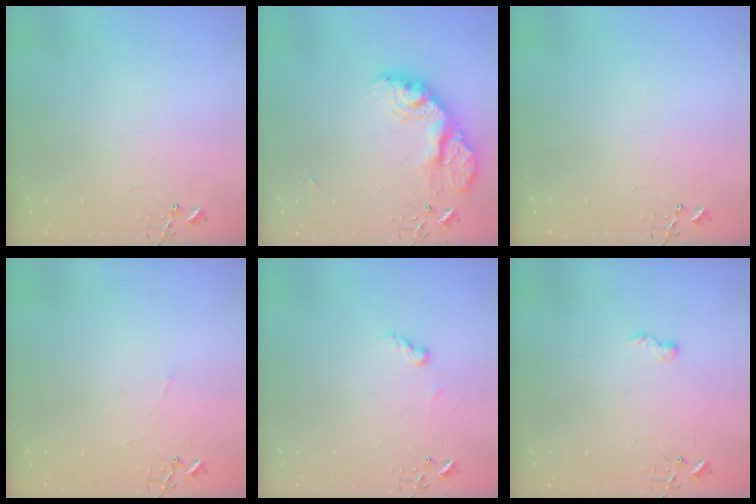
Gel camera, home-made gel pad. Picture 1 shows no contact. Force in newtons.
{"total": 18.8, "press": 18.7, "slide": 1.6}
{"total": 0.0}
{"total": 2.8, "press": 2.8, "slide": 0.3}
{"total": 5.3, "press": 5.3, "slide": 0.1}
{"total": 5.3, "press": 5.2, "slide": 0.7}